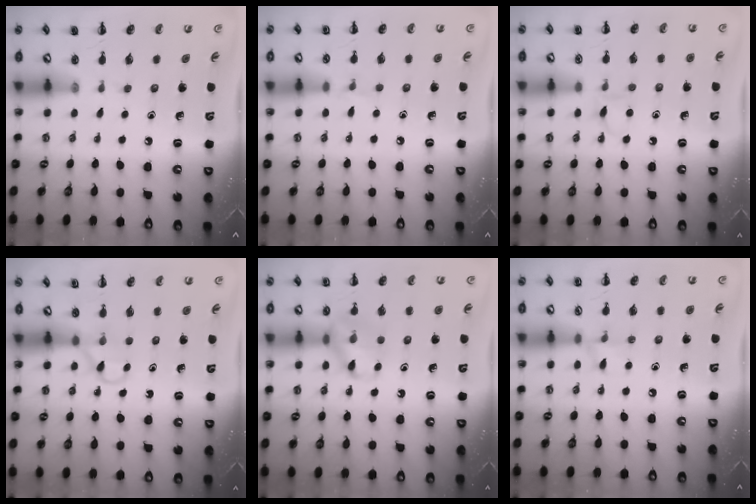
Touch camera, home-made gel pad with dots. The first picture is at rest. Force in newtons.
{"total": 3.7, "press": 3.5, "slide": 1.2}
{"total": 3.9, "press": 3.9, "slide": 0.8}
{"total": 2.9, "press": 2.8, "slide": 0.9}
{"total": 11.8, "press": 11.7, "slide": 1.1}
{"total": 5.0, "press": 4.8, "slide": 1.5}